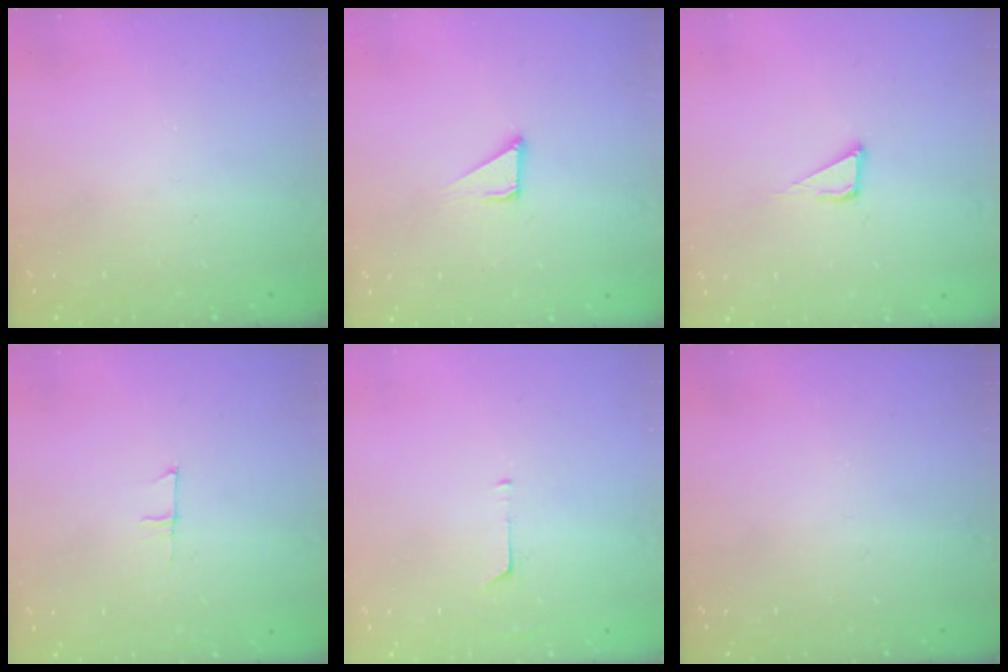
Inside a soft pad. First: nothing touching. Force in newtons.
{"total": 2.1, "press": 2.1, "slide": 0.1}
{"total": 3.8, "press": 3.8, "slide": 0.2}
{"total": 4.8, "press": 4.8, "slide": 0.3}
{"total": 3.8, "press": 3.8, "slide": 0.3}
{"total": 0.0}